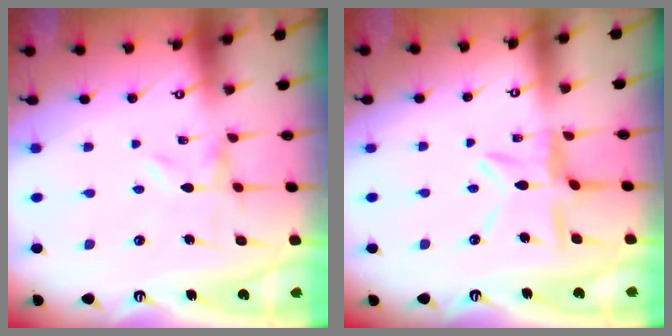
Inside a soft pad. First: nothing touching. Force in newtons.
{"total": 10.0, "press": 10.0, "slide": 1.0}